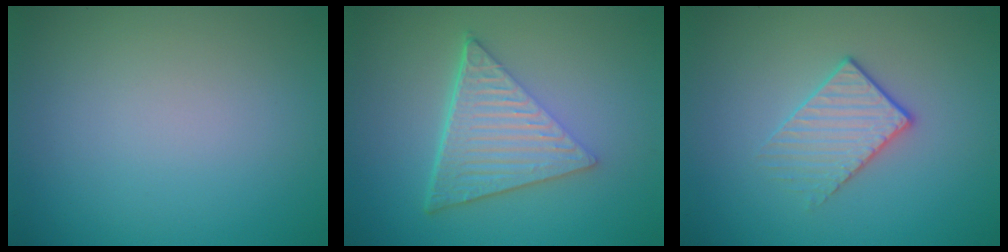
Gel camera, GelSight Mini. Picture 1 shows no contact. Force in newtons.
{"total": 6.8, "press": 4.5, "slide": 5.1}
{"total": 2.2, "press": 1.9, "slide": 1.2}